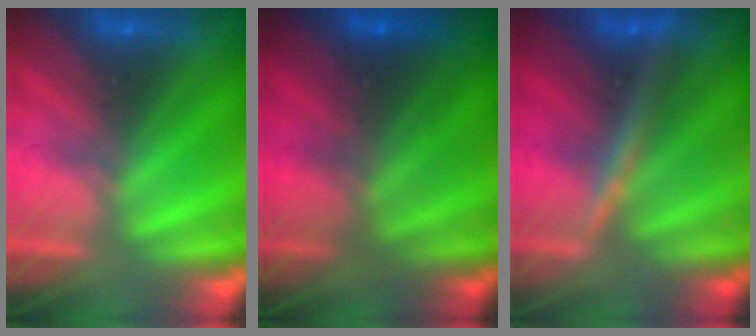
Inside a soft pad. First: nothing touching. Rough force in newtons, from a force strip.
{"total": 6.9}
{"total": 2.4}